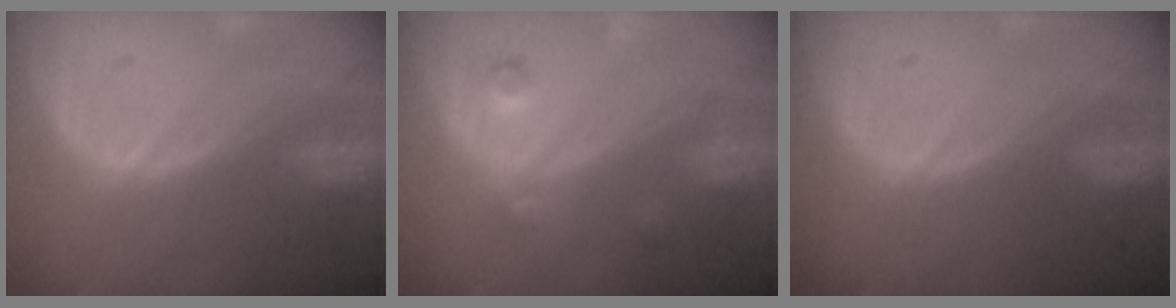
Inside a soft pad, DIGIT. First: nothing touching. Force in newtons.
{"total": 3.7, "press": 3.4, "slide": 1.5}
{"total": 0.0}